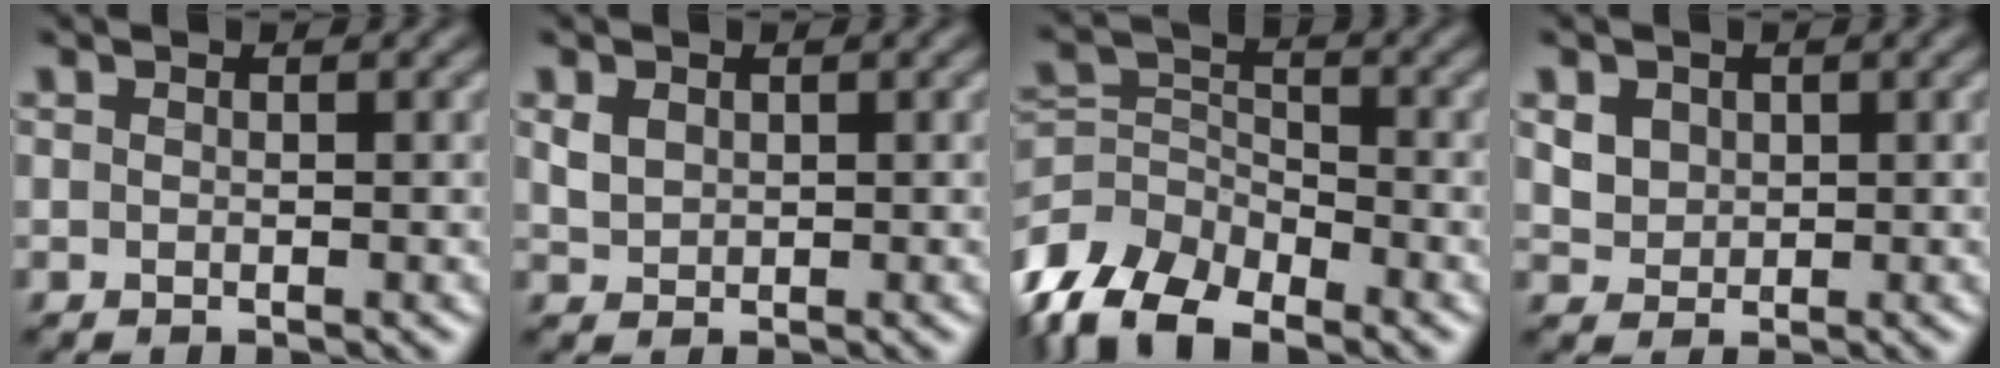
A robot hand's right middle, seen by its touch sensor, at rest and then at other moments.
{"total": 1.1, "force": [0.5, 0.9, 0.4], "torque": [-0.016, -0.004, 0.018]}
{"total": 9.1, "force": [-7.2, 4.1, 3.8], "torque": [-0.076, -0.010, -0.142]}
{"total": 1.8, "force": [0.9, 1.5, 0.4], "torque": [-0.019, -0.008, 0.019]}